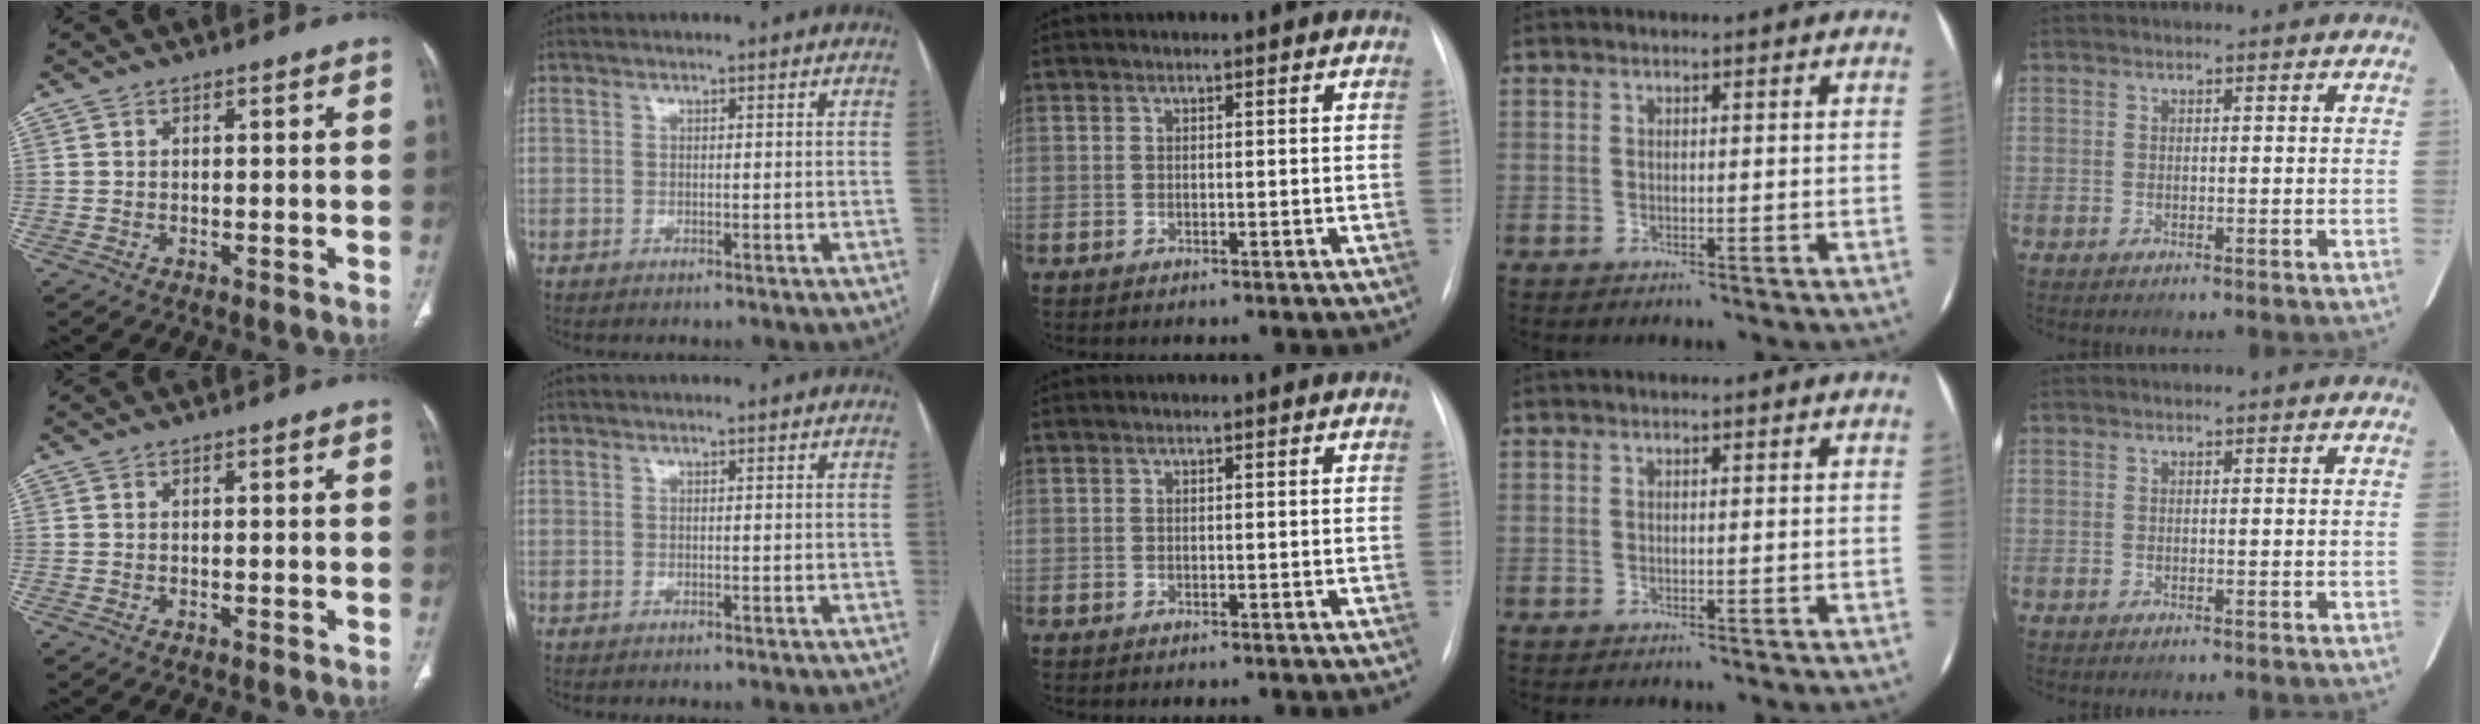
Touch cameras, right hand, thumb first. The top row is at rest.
{}